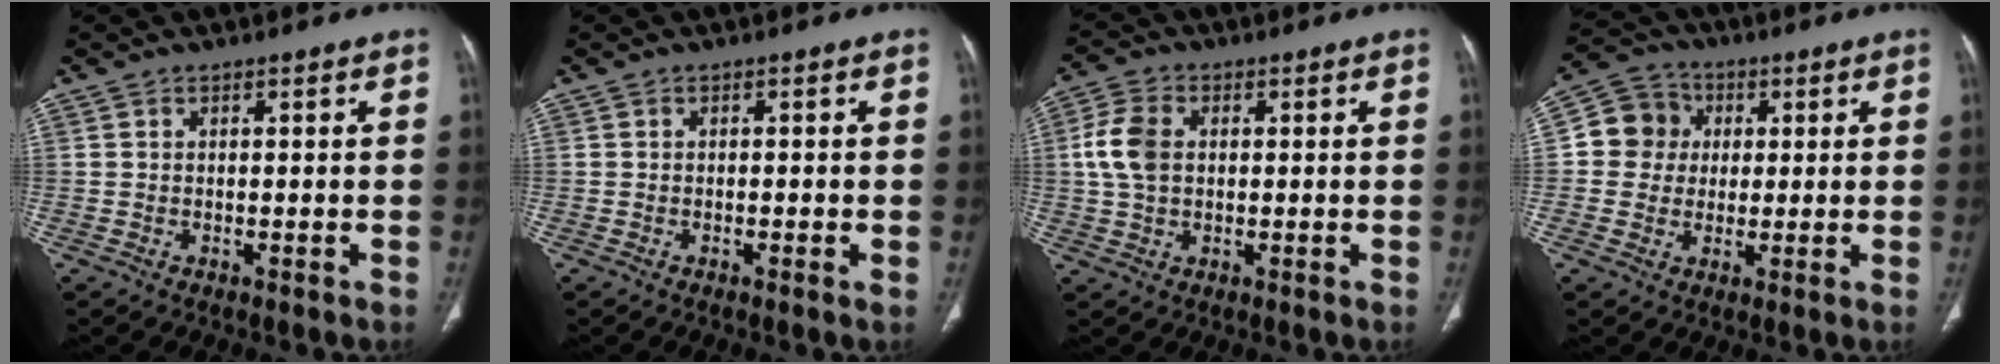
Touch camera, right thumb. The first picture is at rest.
{"total": 1.2, "force": [-0.3, 0.3, 1.1], "torque": [-0.017, -0.001, -0.004]}
{"total": 6.9, "force": [0.6, 4.8, 4.9], "torque": [-0.109, 0.012, 0.012]}
{"total": 8.4, "force": [1.0, 8.0, 2.3], "torque": [-0.012, 0.013, 0.008]}